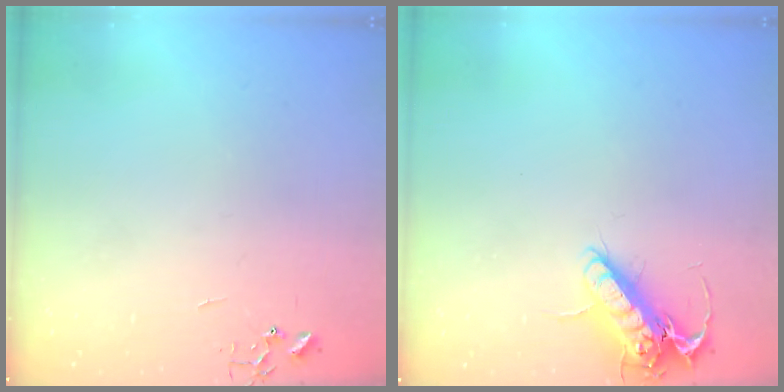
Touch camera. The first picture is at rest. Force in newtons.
{"total": 14.2, "press": 14.0, "slide": 2.2}